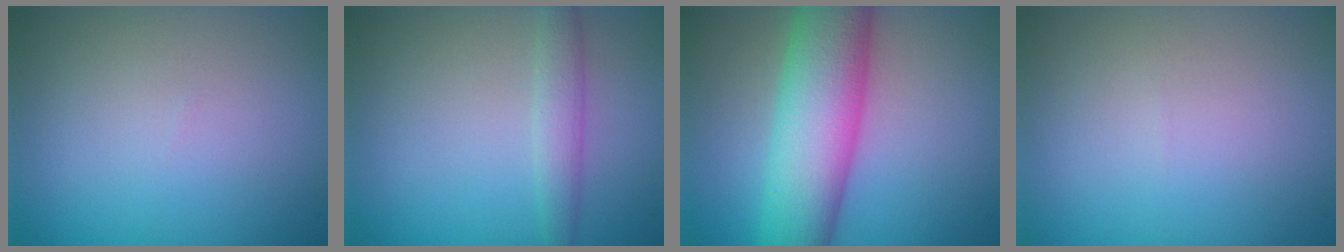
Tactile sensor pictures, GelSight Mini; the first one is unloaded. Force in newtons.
{"total": 1.9, "press": 1.9, "slide": 0.0}
{"total": 9.9, "press": 9.9, "slide": 0.3}
{"total": 0.0}